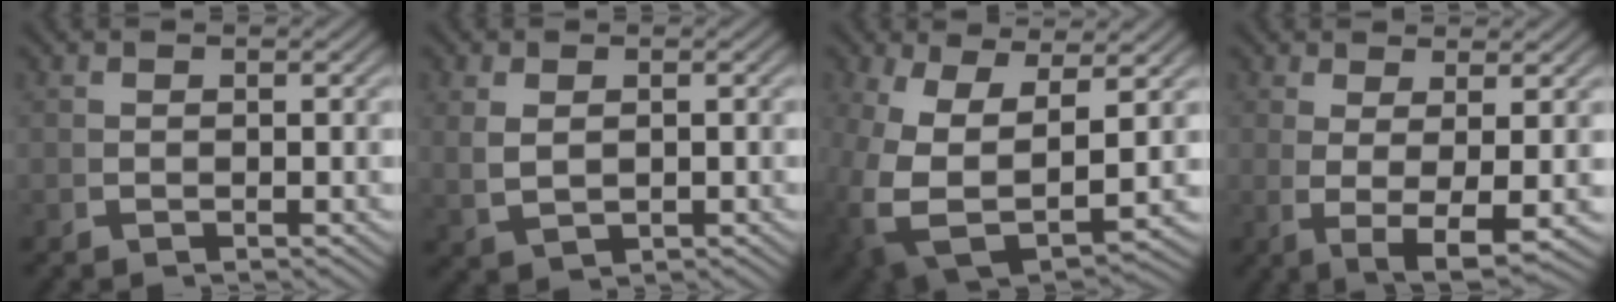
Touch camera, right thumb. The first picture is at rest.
{"total": 2.1, "force": [0.6, 1.2, 1.6], "torque": [-0.039, -0.006, 0.028]}
{"total": 11.5, "force": [-1.7, 7.5, 8.6], "torque": [-0.213, -0.065, 0.010]}
{"total": 5.9, "force": [-0.8, 1.8, 5.5], "torque": [-0.112, -0.024, 0.006]}